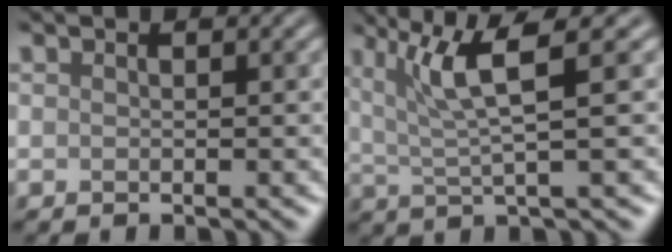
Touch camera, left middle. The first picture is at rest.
{"total": 4.9, "force": [2.3, 0.6, 4.3], "torque": [-0.085, 0.005, 0.045]}